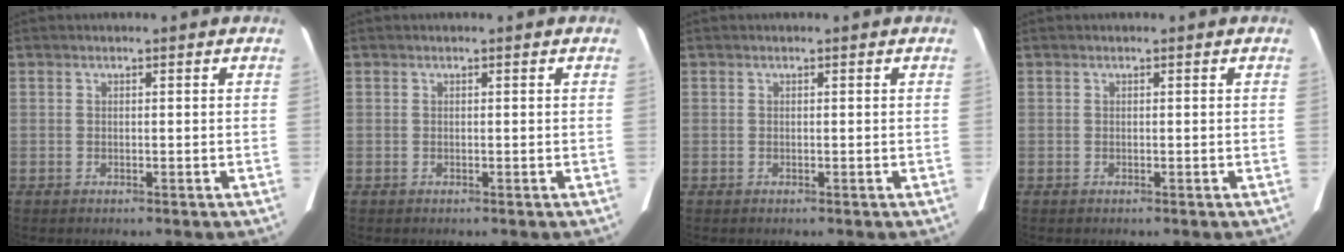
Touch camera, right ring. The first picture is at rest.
{"total": 0.0}
{"total": 0.0}
{"total": 0.0}